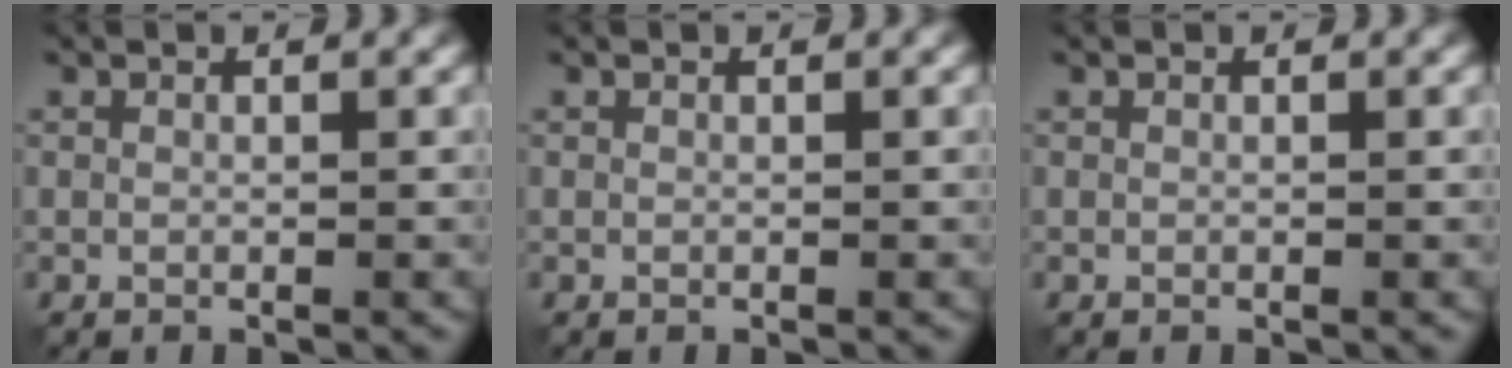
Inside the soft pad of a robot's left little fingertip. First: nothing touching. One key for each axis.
{"total": 0.0}
{"total": 0.0}